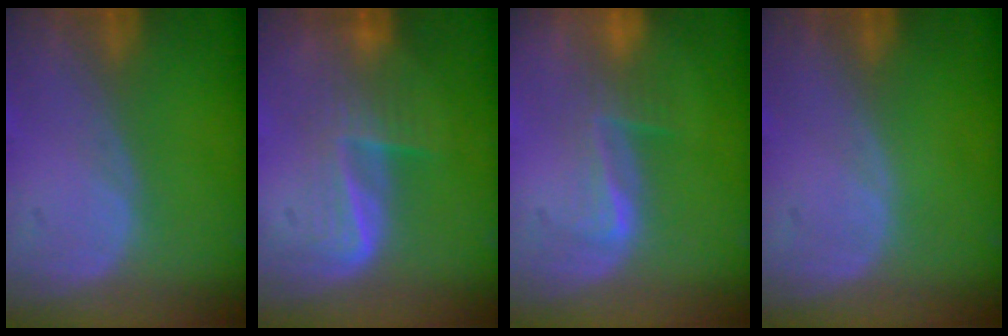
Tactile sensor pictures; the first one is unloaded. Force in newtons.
{"total": 5.9, "press": 5.3, "slide": 2.6}
{"total": 4.0, "press": 3.7, "slide": 1.6}
{"total": 0.0}